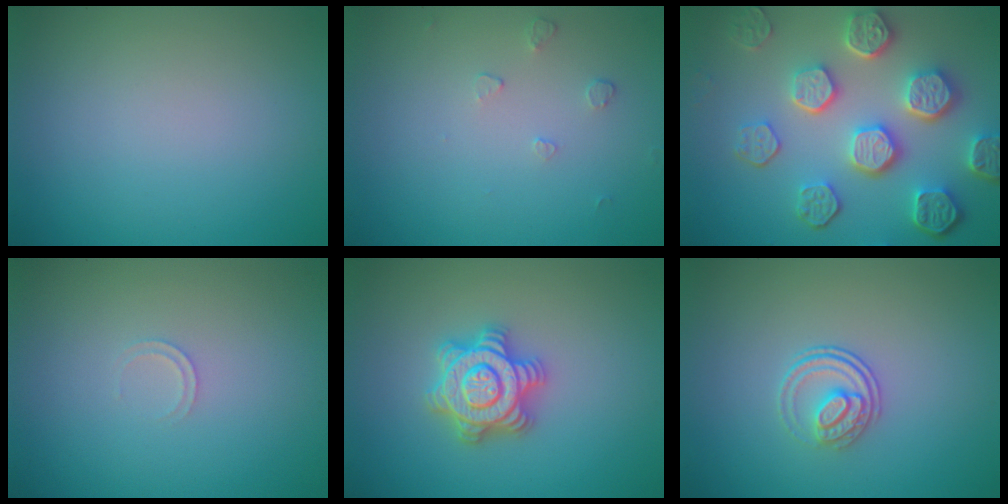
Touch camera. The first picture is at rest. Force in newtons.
{"total": 0.6, "press": 0.4, "slide": 0.5}
{"total": 7.5, "press": 5.8, "slide": 4.7}
{"total": 0.7, "press": 0.7, "slide": 0.1}
{"total": 4.7, "press": 4.7, "slide": 0.6}
{"total": 2.3, "press": 1.7, "slide": 1.5}